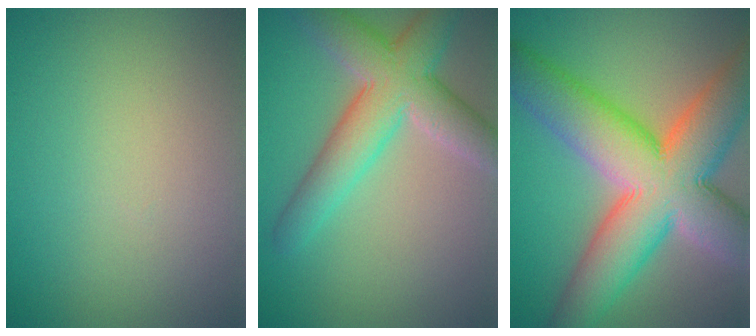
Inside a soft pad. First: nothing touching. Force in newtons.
{"total": 6.9, "press": 6.9, "slide": 0.4}
{"total": 14.3, "press": 14.2, "slide": 0.6}